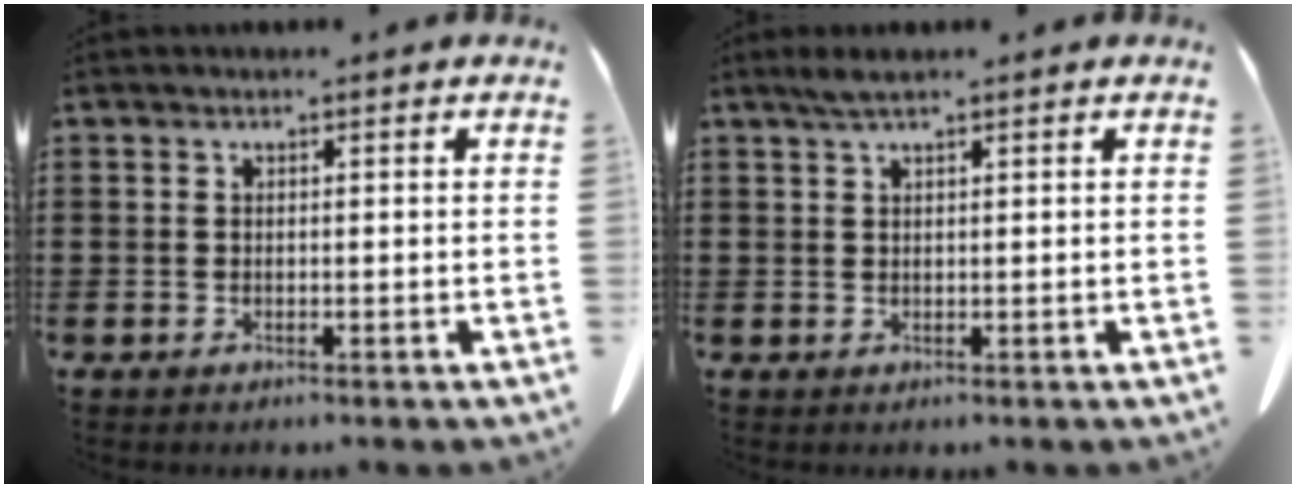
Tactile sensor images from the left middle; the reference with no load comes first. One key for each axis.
{"total": 1.8, "fx": 1.2, "fy": 0.2, "fz": 1.3, "tx": -0.029, "ty": 0.002, "tz": 0.022}